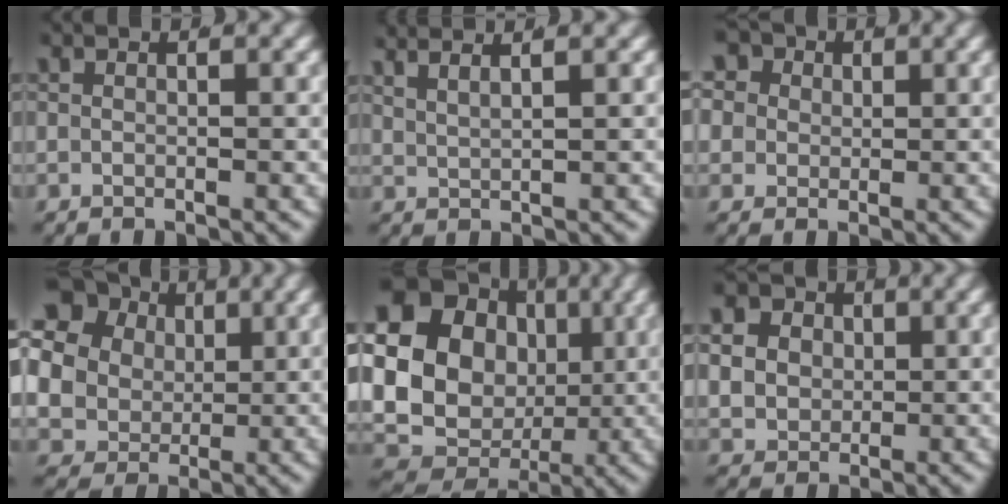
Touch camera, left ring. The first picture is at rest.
{"total": 4.1, "force": [3.1, 1.2, 2.4], "torque": [-0.037, 0.014, 0.052]}
{"total": 8.3, "force": [2.0, 7.3, 3.4], "torque": [-0.089, -0.004, 0.026]}
{"total": 14.1, "force": [2.7, 12.0, 6.8], "torque": [-0.174, -0.027, 0.044]}
{"total": 17.5, "force": [0.2, 14.4, 10.0], "torque": [-0.206, -0.040, 0.016]}
{"total": 8.1, "force": [1.2, 7.2, 3.5], "torque": [-0.085, -0.015, 0.020]}